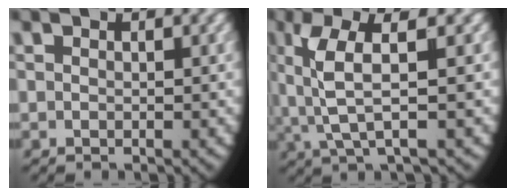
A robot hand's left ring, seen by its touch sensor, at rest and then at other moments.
{"total": 6.4, "force": [1.3, 2.6, 5.7], "torque": [-0.125, -0.002, 0.027]}